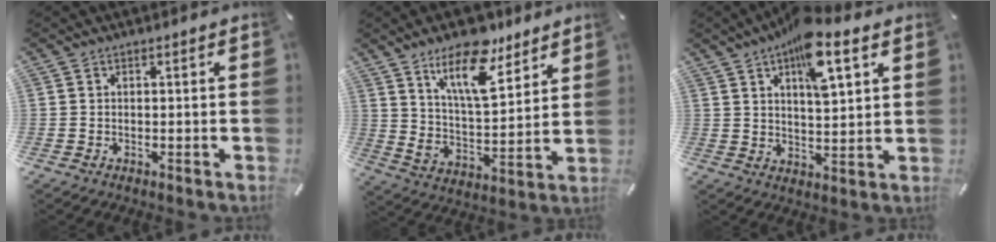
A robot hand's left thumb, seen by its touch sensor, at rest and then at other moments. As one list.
[{"total": 16.7, "force": [11.5, 7.2, 9.7], "torque": [-0.173, -0.053, 0.200]}, {"total": 12.4, "force": [7.0, 4.9, 8.9], "torque": [-0.122, -0.029, 0.115]}]